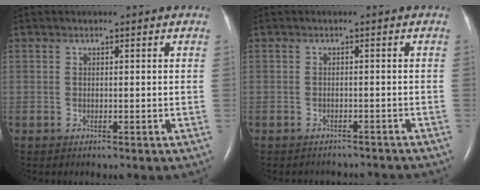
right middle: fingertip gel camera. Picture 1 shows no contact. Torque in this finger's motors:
{"motor_torque": [-0.49, -0.09, -0.05, 0.00]}